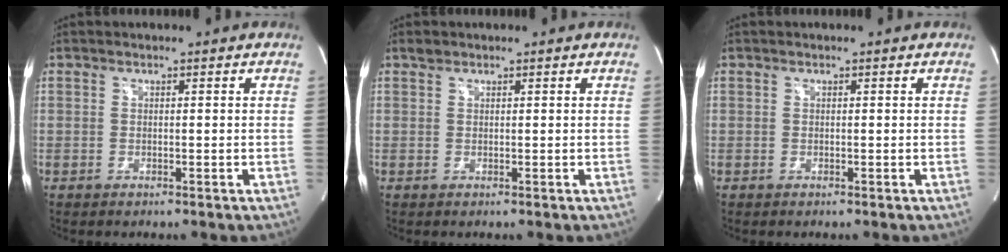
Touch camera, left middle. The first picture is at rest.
{"total": 0.8, "force": [0.7, 0.3, 0.1], "torque": [-0.005, 0.006, 0.013]}
{"total": 0.0}